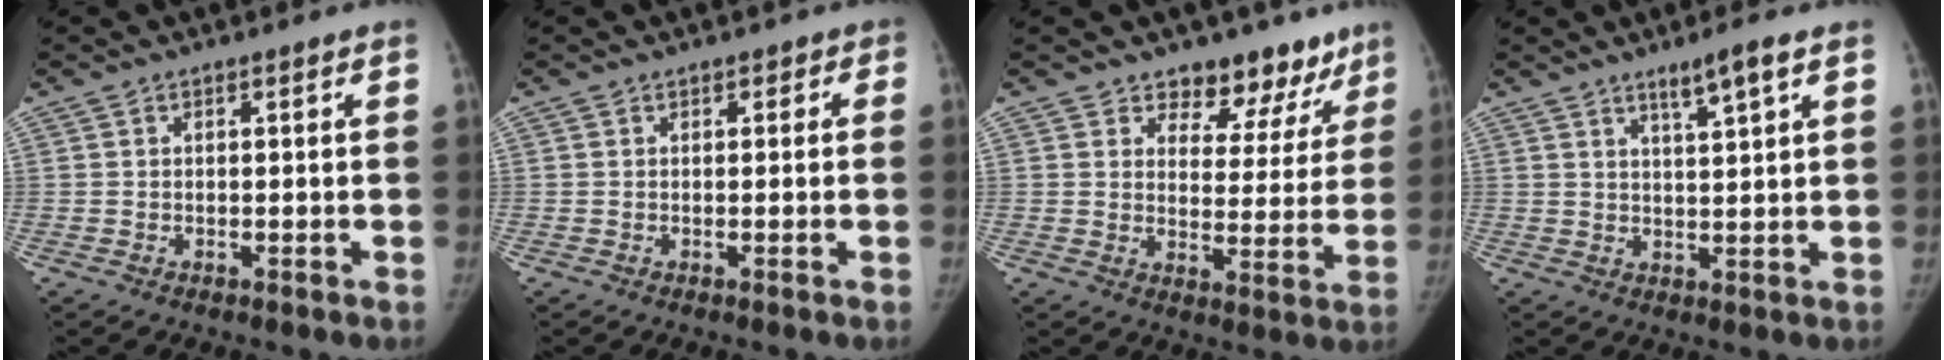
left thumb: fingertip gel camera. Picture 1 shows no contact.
{"total": 1.4, "force": [0.5, 1.2, 0.5], "torque": [0.015, 0.004, -0.002]}
{"total": 11.2, "force": [8.9, 6.2, 3.1], "torque": [0.017, -0.056, 0.108]}
{"total": 5.0, "force": [3.2, 0.4, 3.8], "torque": [-0.062, -0.019, 0.055]}